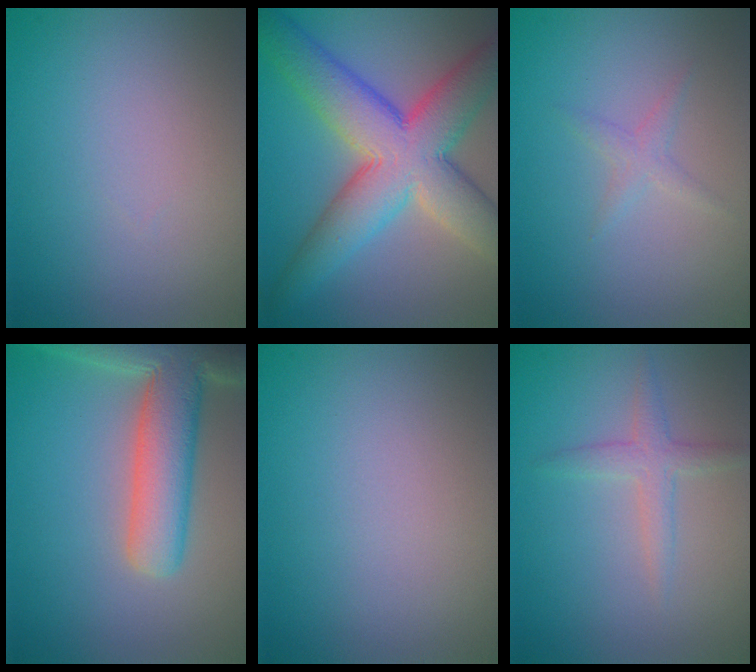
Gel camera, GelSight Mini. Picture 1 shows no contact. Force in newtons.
{"total": 10.5, "press": 10.5, "slide": 0.4}
{"total": 1.1, "press": 1.1, "slide": 0.1}
{"total": 9.0, "press": 9.0, "slide": 0.8}
{"total": 0.0}
{"total": 2.0, "press": 2.0, "slide": 0.2}